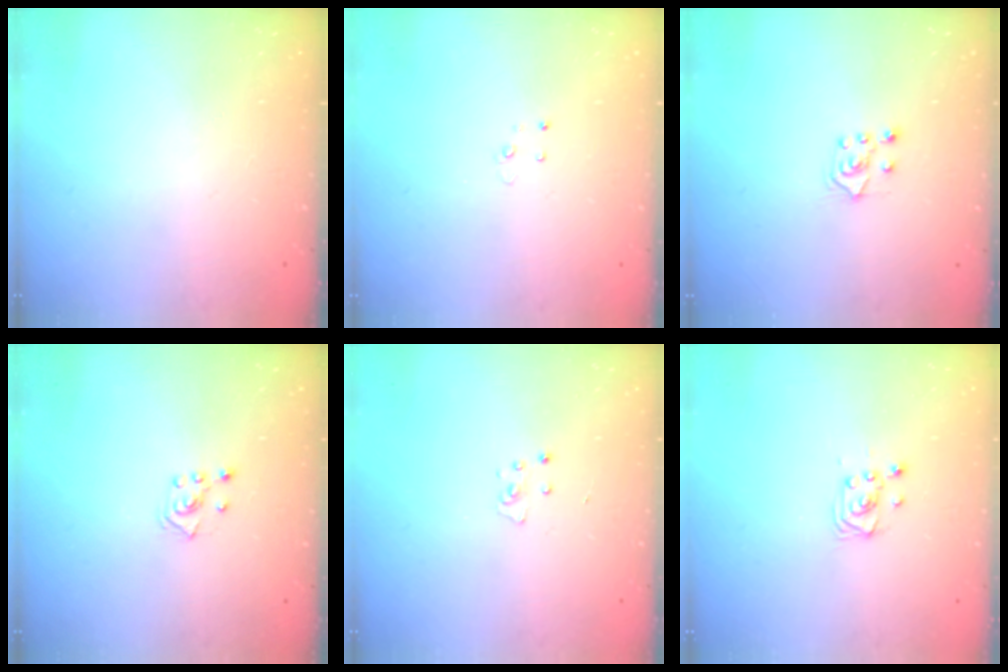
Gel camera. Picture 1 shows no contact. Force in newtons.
{"total": 2.3, "press": 2.3, "slide": 0.2}
{"total": 5.5, "press": 5.5, "slide": 0.4}
{"total": 2.8, "press": 2.7, "slide": 0.5}
{"total": 2.7, "press": 2.7, "slide": 0.3}
{"total": 2.9, "press": 2.9, "slide": 0.4}